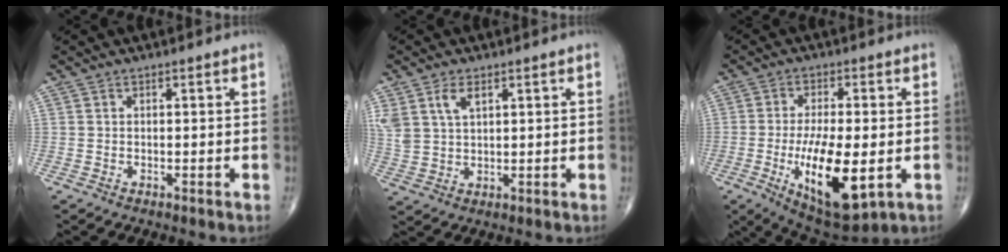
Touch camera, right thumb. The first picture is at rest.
{"total": 6.7, "force": [3.3, 3.8, 4.5], "torque": [-0.095, -0.007, 0.074]}
{"total": 16.1, "force": [-3.7, 6.1, 14.4], "torque": [-0.244, -0.013, -0.047]}